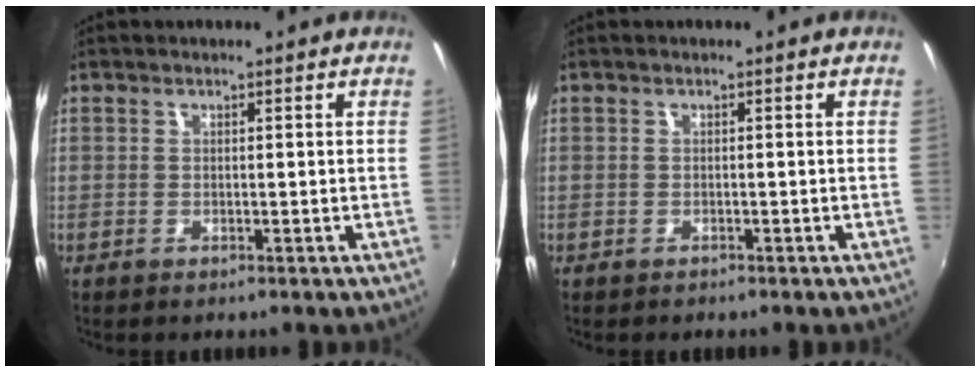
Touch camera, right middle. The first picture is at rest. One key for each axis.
{"total": 0.5, "fx": -0.4, "fy": 0.3, "fz": 0.0, "tx": -0.003, "ty": -0.001, "tz": -0.007}